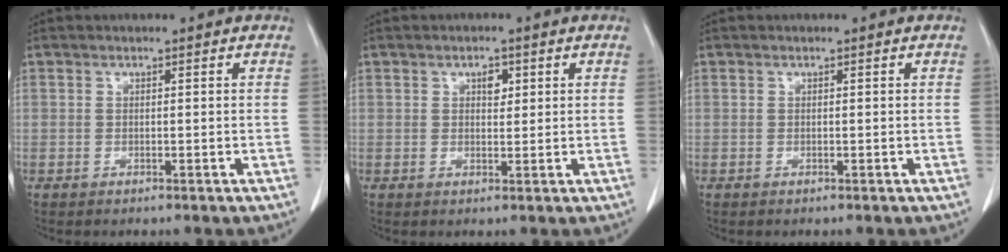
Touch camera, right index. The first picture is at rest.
{"total": 2.0, "force": [0.8, 1.1, 1.4], "torque": [-0.019, 0.000, 0.012]}
{"total": 0.0}